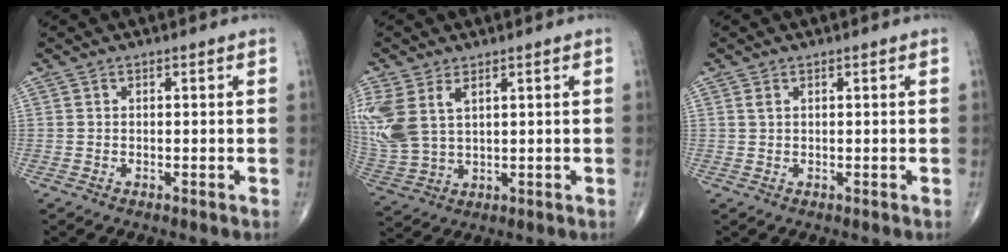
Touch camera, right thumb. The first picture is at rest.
{"total": 13.0, "force": [4.6, 8.0, 9.2], "torque": [-0.240, -0.006, 0.107]}
{"total": 0.9, "force": [0.4, 0.5, 0.6], "torque": [-0.015, 0.007, 0.010]}